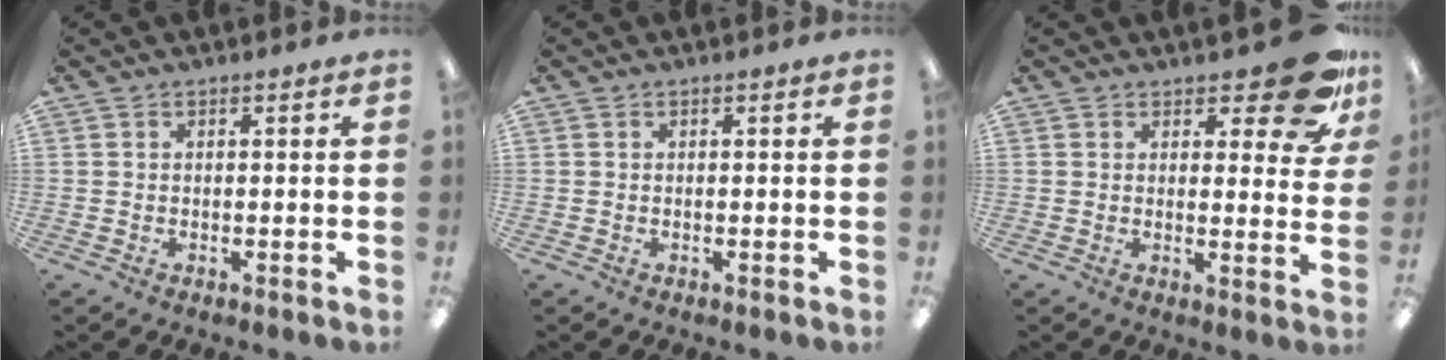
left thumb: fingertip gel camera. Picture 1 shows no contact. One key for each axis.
{"total": 0.0}
{"total": 11.0, "fx": 7.3, "fy": 3.8, "fz": 7.4, "tx": -0.089, "ty": -0.044, "tz": 0.125}